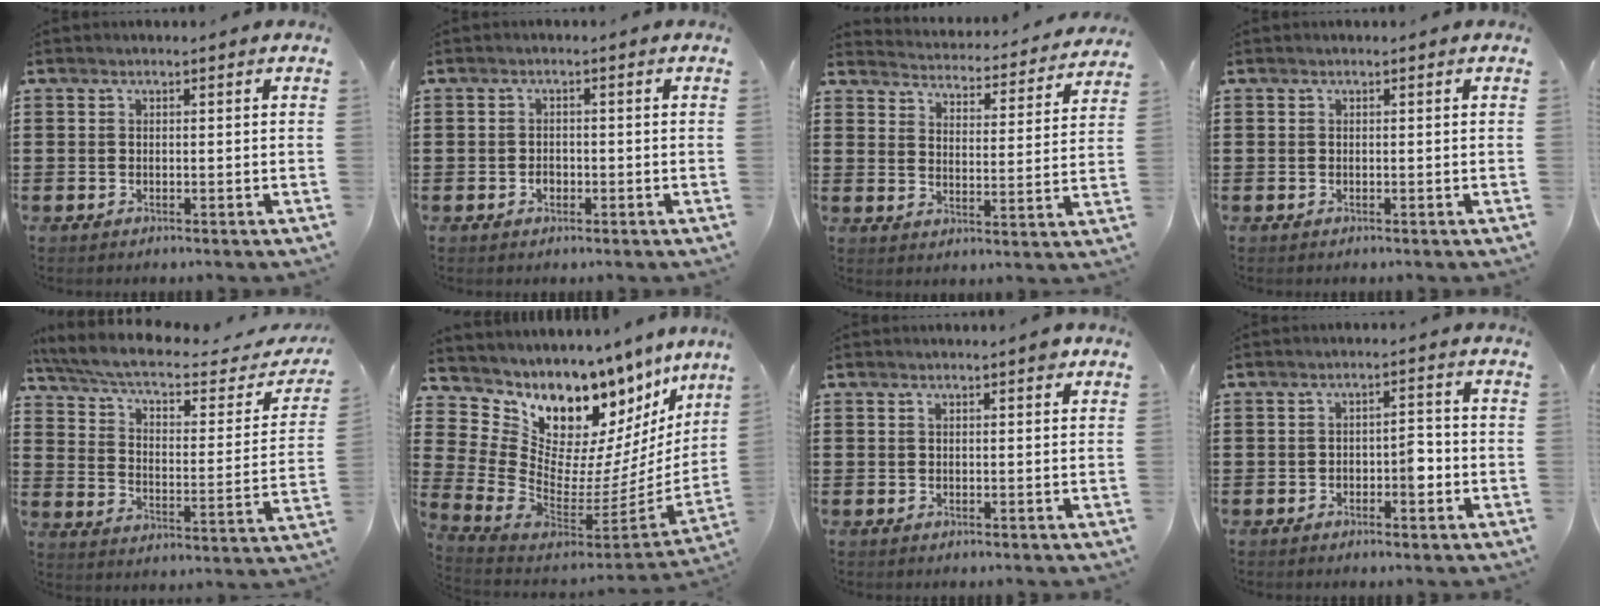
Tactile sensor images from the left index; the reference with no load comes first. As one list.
[{"total": 1.4, "force": [-0.6, 1.0, 0.7], "torque": [-0.018, 0.002, -0.014]}, {"total": 3.7, "force": [3.7, -0.2, -0.2], "torque": [-0.014, -0.040, 0.055]}, {"total": 0.0}, {"total": 6.8, "force": [5.4, 1.0, 4.0], "torque": [-0.102, -0.036, 0.090]}, {"total": 9.4, "force": [6.9, 5.6, 3.2], "torque": [-0.088, -0.098, 0.120]}, {"total": 1.3, "force": [0.8, 0.4, 1.0], "torque": [-0.022, 0.003, 0.014]}, {"total": 3.3, "force": [-1.1, 1.5, 2.7], "torque": [-0.042, 0.003, -0.025]}]